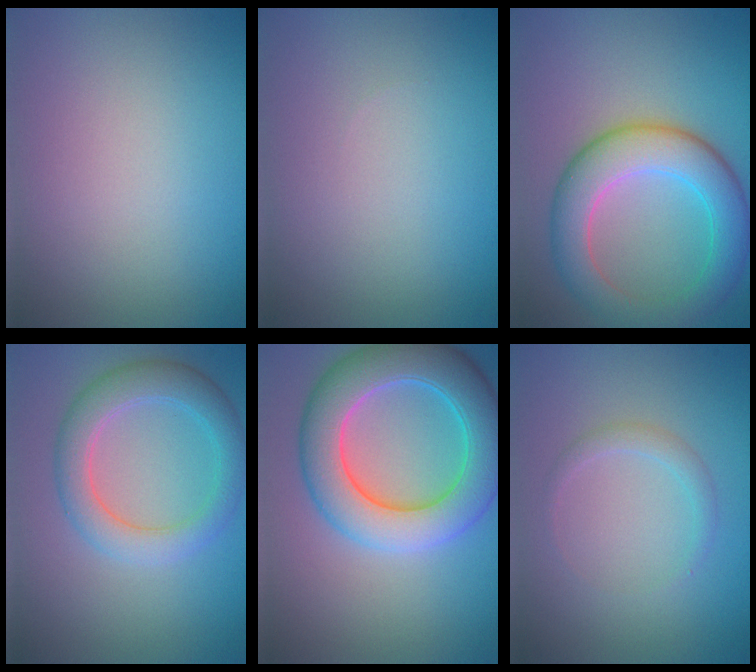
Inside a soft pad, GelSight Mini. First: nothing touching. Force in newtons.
{"total": 0.0}
{"total": 6.9, "press": 6.9, "slide": 0.2}
{"total": 4.2, "press": 4.2, "slide": 0.2}
{"total": 8.4, "press": 8.4, "slide": 0.3}
{"total": 1.3, "press": 1.3, "slide": 0.0}